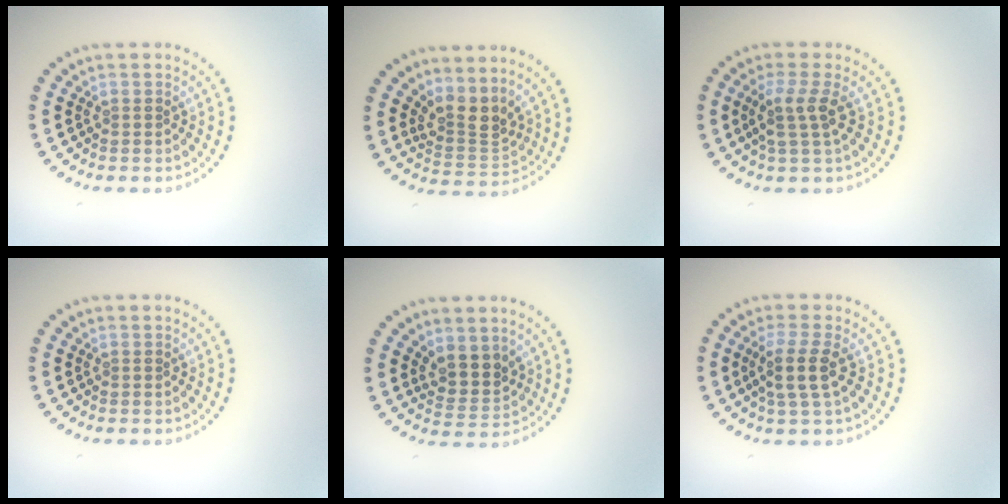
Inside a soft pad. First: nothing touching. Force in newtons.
{"total": 3.2, "press": 2.2, "slide": 2.3}
{"total": 2.5, "press": 1.9, "slide": 1.7}
{"total": 0.0}
{"total": 2.9, "press": 2.4, "slide": 1.6}
{"total": 2.9, "press": 2.4, "slide": 1.6}